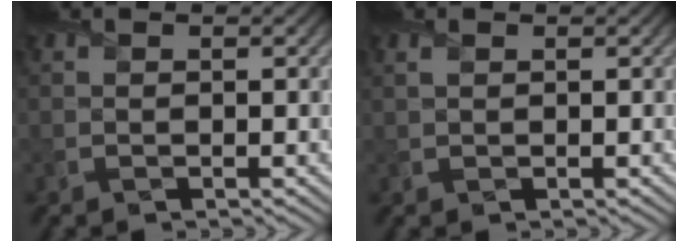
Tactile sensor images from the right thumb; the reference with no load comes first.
{"total": 1.4, "force": [0.9, 0.7, 0.9], "torque": [-0.028, 0.005, 0.019]}